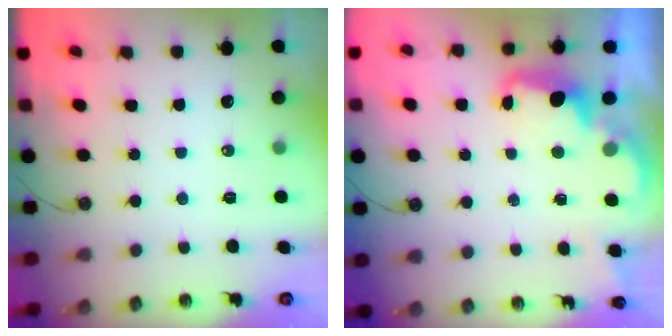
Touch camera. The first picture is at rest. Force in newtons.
{"total": 2.8, "press": 2.7, "slide": 0.6}